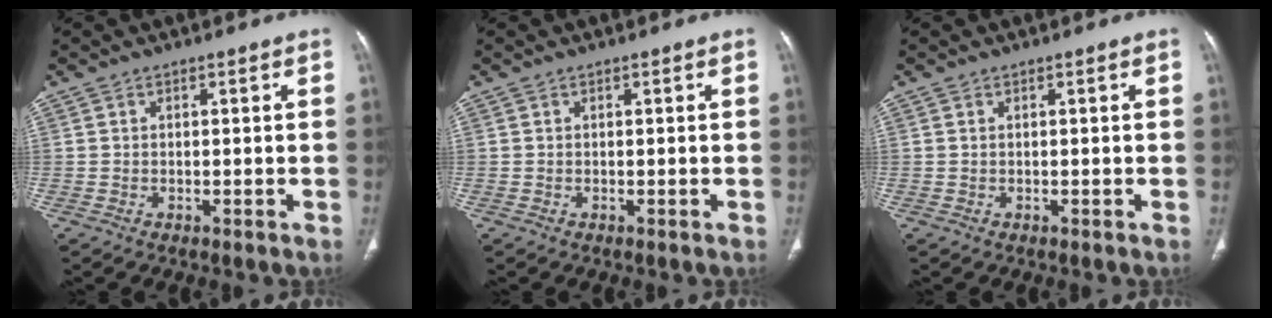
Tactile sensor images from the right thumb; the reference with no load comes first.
{"total": 0.0}
{"total": 0.0}